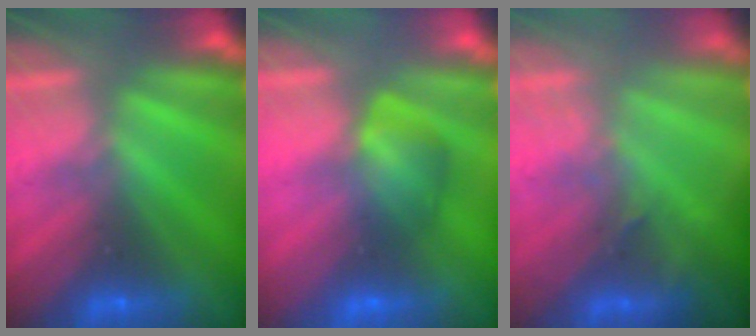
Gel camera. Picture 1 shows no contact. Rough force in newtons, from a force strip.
{"total": 3.0}
{"total": 2.7}